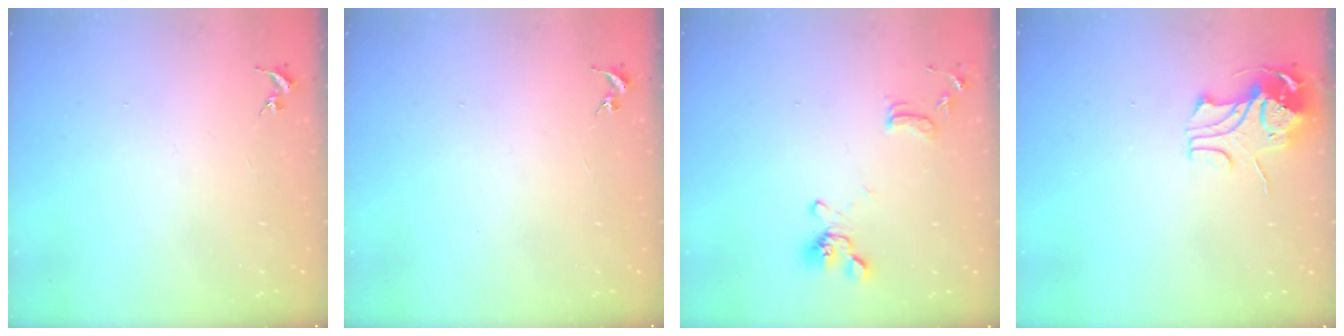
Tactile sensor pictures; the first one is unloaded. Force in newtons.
{"total": 0.0}
{"total": 12.0, "press": 11.9, "slide": 1.8}
{"total": 9.0, "press": 8.9, "slide": 1.3}